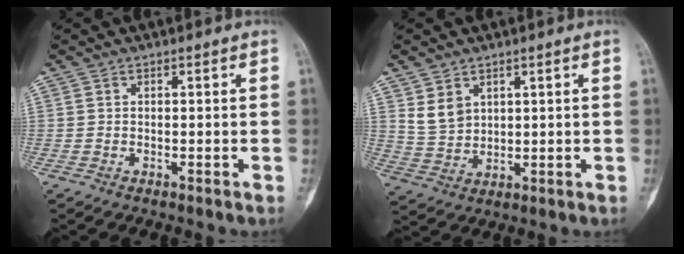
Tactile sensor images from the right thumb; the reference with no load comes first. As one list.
[{"total": 5.4, "force": [2.6, 4.0, 2.7], "torque": [-0.038, -0.016, 0.065]}]